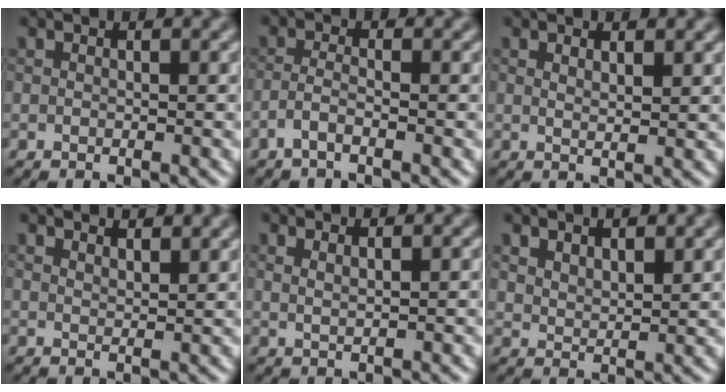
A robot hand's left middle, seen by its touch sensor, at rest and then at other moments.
{"total": 1.6, "force": [-1.1, 0.4, 1.2], "torque": [-0.025, 0.005, -0.029]}
{"total": 1.5, "force": [0.9, 0.4, 1.1], "torque": [-0.015, -0.001, 0.015]}
{"total": 3.2, "force": [2.9, 0.8, 1.3], "torque": [-0.007, 0.011, 0.032]}
{"total": 1.2, "force": [0.8, 0.4, 0.8], "torque": [-0.012, -0.001, 0.010]}
{"total": 2.4, "force": [2.0, 0.9, 1.1], "torque": [-0.021, -0.002, 0.040]}